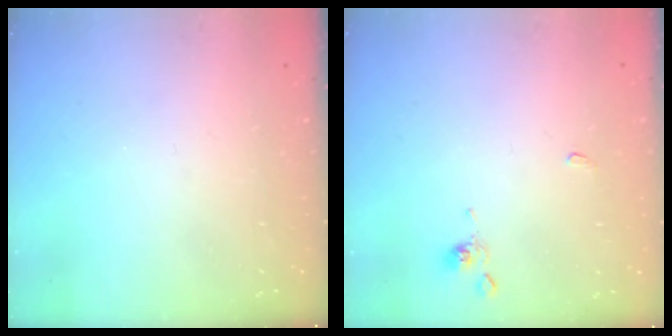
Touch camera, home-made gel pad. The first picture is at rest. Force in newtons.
{"total": 0.0}